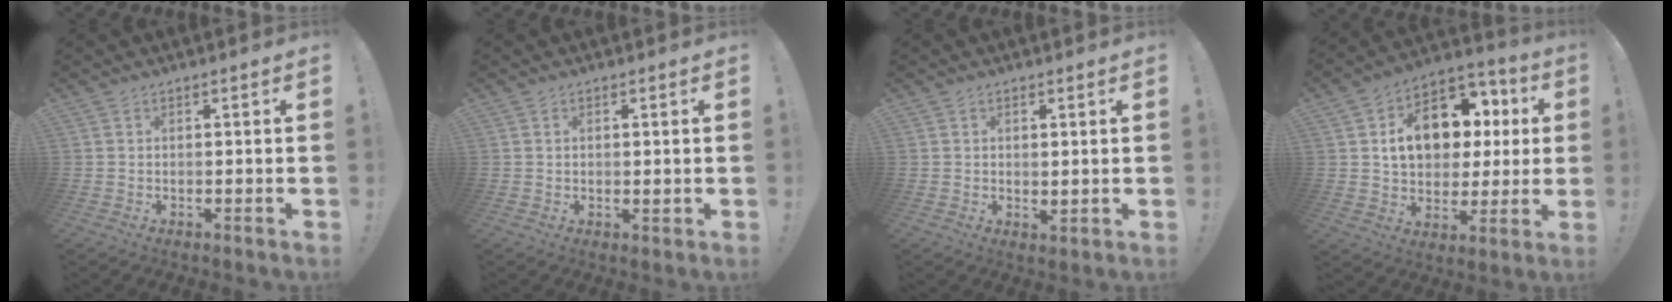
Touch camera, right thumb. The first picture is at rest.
{"total": 1.0, "force": [0.4, 0.7, 0.7], "torque": [0.003, -0.006, 0.004]}
{"total": 1.5, "force": [0.9, 0.7, 0.9], "torque": [-0.001, -0.009, 0.014]}
{"total": 16.6, "force": [4.2, 12.4, 10.3], "torque": [-0.139, -0.012, 0.090]}